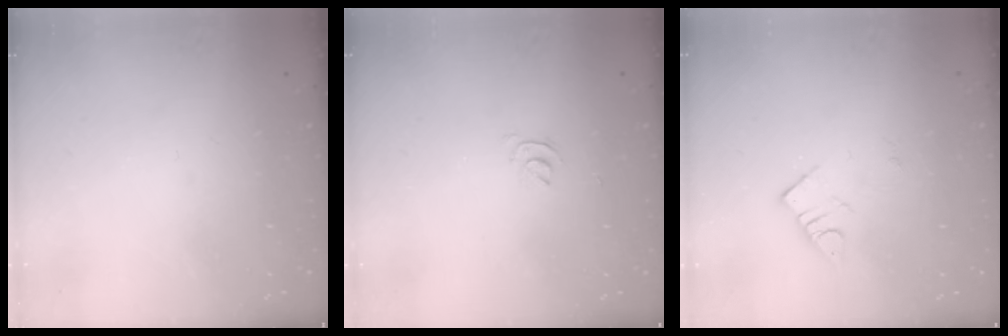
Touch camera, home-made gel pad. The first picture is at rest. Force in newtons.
{"total": 2.9, "press": 2.9, "slide": 0.5}
{"total": 2.8, "press": 2.7, "slide": 0.3}